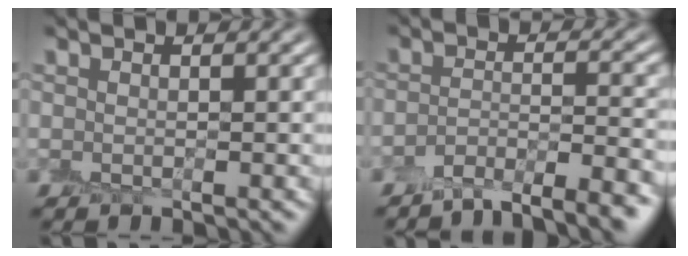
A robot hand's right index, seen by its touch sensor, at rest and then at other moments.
{"total": 5.7, "force": [-4.9, 1.0, 2.8], "torque": [-0.047, -0.001, -0.081]}